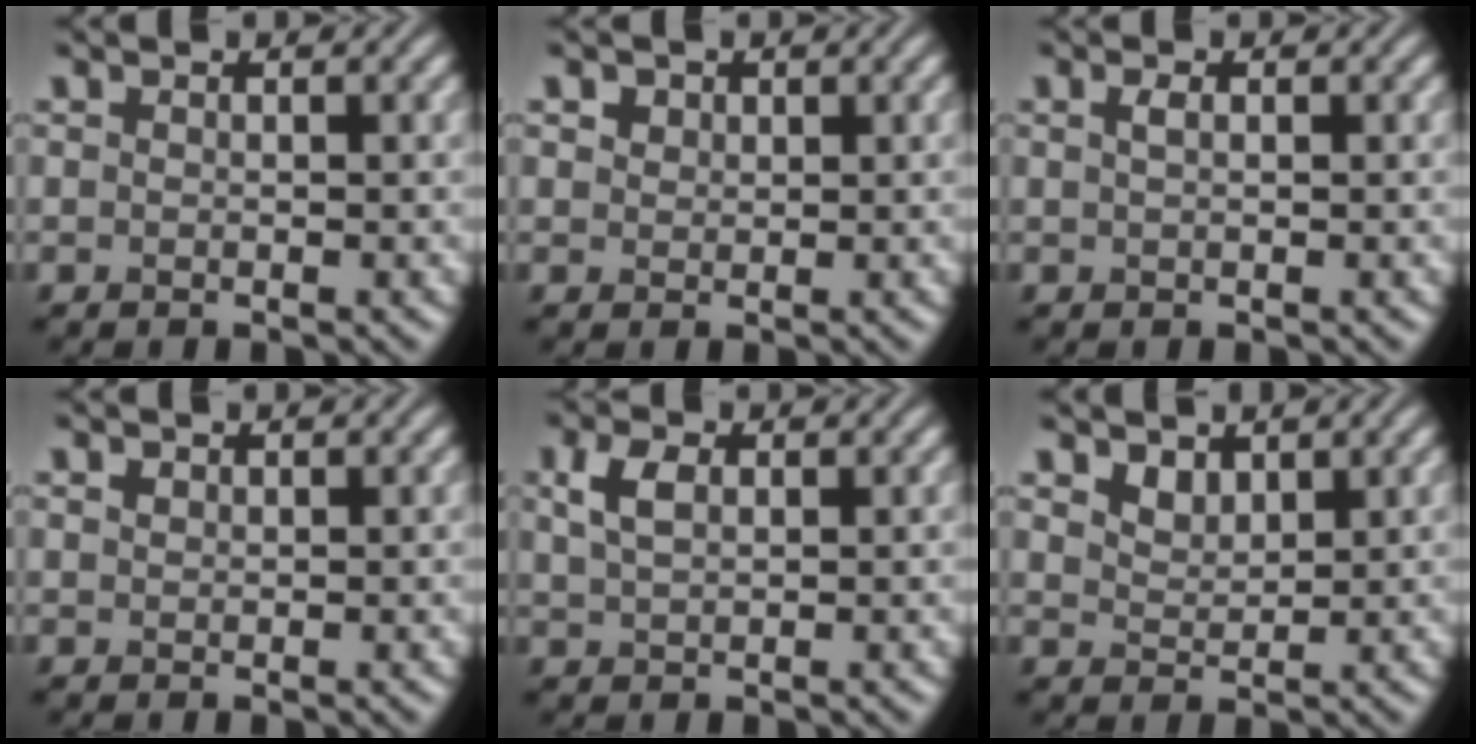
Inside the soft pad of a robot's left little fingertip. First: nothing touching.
{"total": 2.2, "force": [1.4, 1.5, 0.9], "torque": [-0.023, 0.006, 0.019]}
{"total": 0.8, "force": [0.3, 0.3, 0.7], "torque": [-0.016, 0.004, 0.006]}
{"total": 0.6, "force": [0.4, 0.4, 0.2], "torque": [-0.004, -0.001, 0.008]}
{"total": 2.6, "force": [1.0, 1.5, 1.8], "torque": [-0.044, 0.006, 0.021]}
{"total": 1.7, "force": [1.3, 0.9, 0.6], "torque": [-0.015, -0.005, 0.025]}